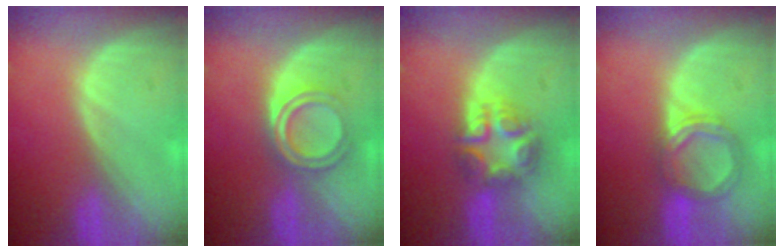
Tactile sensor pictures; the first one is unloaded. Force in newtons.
{"total": 4.8, "press": 4.7, "slide": 1.1}
{"total": 8.0, "press": 6.8, "slide": 4.1}
{"total": 5.5, "press": 5.2, "slide": 1.8}